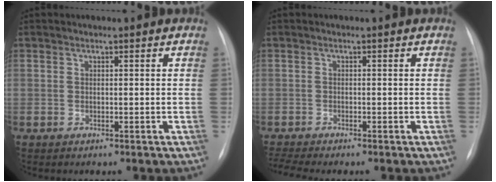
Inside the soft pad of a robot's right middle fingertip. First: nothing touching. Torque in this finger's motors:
{"motor_torque": [0.40, -0.34, 0.00, 0.01]}